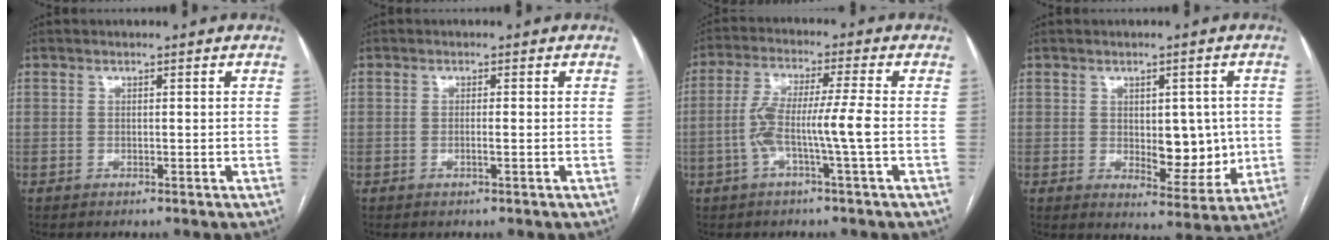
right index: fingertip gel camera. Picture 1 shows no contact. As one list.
[{"total": 1.0, "force": [-0.3, -0.1, 1.0], "torque": [-0.020, -0.001, -0.005]}, {"total": 8.0, "force": [-1.9, -0.5, 7.7], "torque": [-0.156, 0.013, -0.038]}, {"total": 8.0, "force": [-0.1, 4.0, 7.0], "torque": [-0.081, -0.001, 0.012]}]